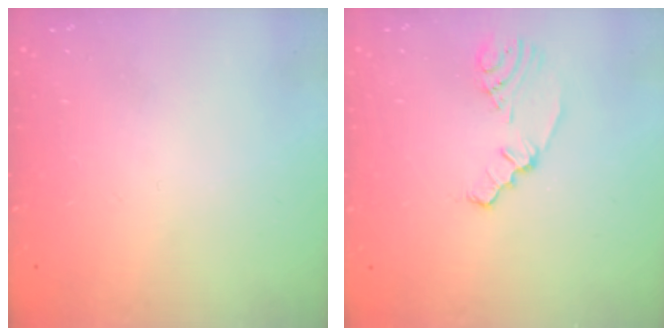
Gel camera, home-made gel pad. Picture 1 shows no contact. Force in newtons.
{"total": 2.1, "press": 1.6, "slide": 1.3}